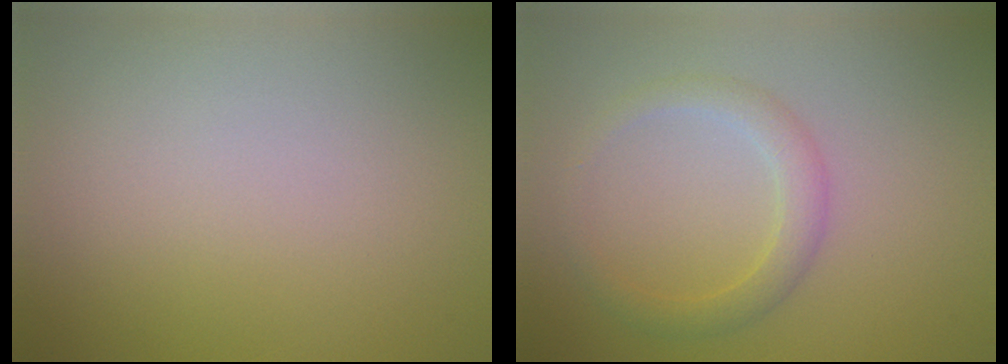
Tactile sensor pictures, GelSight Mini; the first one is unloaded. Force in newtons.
{"total": 2.4, "press": 2.4, "slide": 0.0}